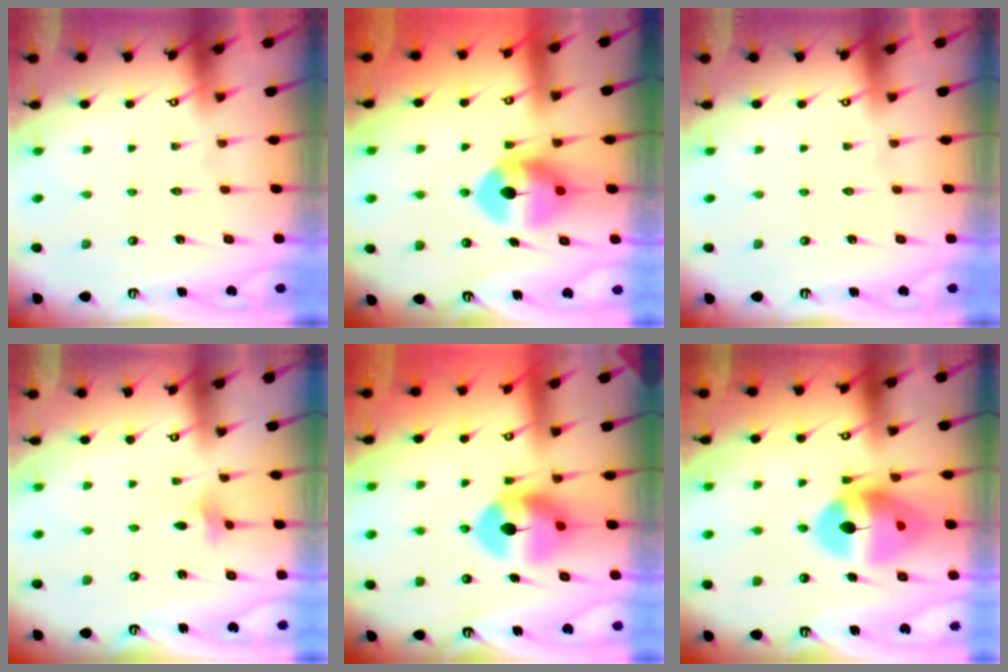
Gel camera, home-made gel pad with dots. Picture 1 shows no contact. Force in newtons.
{"total": 9.6, "press": 9.5, "slide": 1.5}
{"total": 0.0}
{"total": 2.3, "press": 2.2, "slide": 0.5}
{"total": 9.8, "press": 9.8, "slide": 1.0}
{"total": 13.6, "press": 13.5, "slide": 1.7}